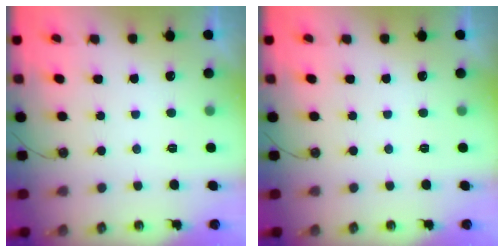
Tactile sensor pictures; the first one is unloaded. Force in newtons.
{"total": 0.0}